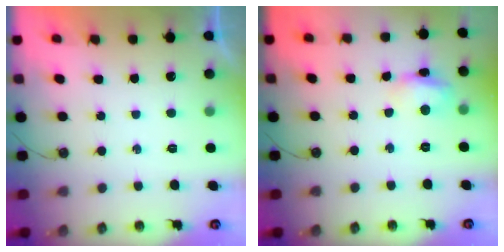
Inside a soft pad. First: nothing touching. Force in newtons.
{"total": 8.0, "press": 8.0, "slide": 0.5}